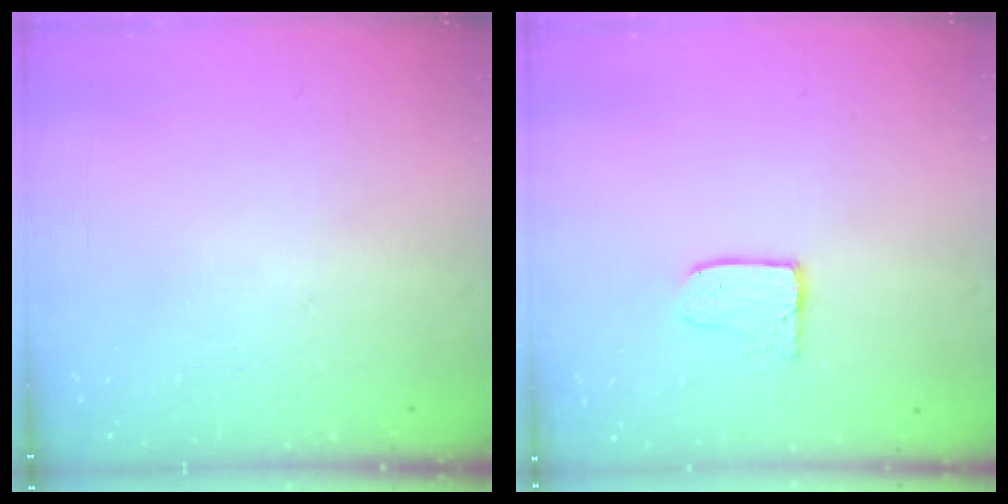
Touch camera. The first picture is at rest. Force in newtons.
{"total": 3.6, "press": 3.6, "slide": 0.3}